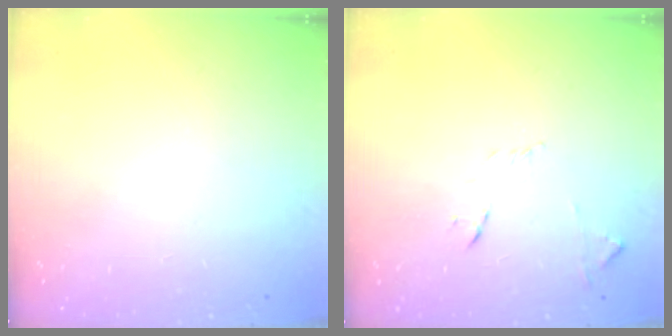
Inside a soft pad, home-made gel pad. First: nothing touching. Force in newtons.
{"total": 7.8, "press": 7.8, "slide": 0.6}